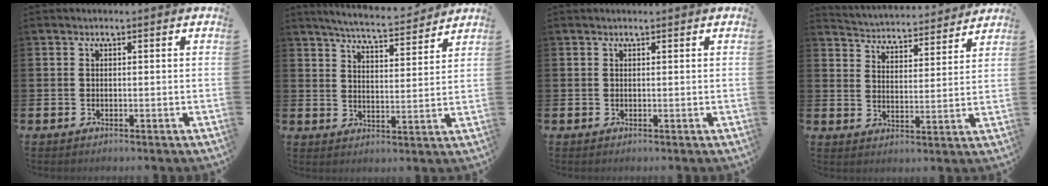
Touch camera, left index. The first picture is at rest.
{"total": 5.7, "force": [5.6, 0.2, 1.2], "torque": [-0.039, -0.040, 0.096]}
{"total": 0.0}
{"total": 4.6, "force": [4.5, 0.9, -0.2], "torque": [-0.016, -0.042, 0.075]}